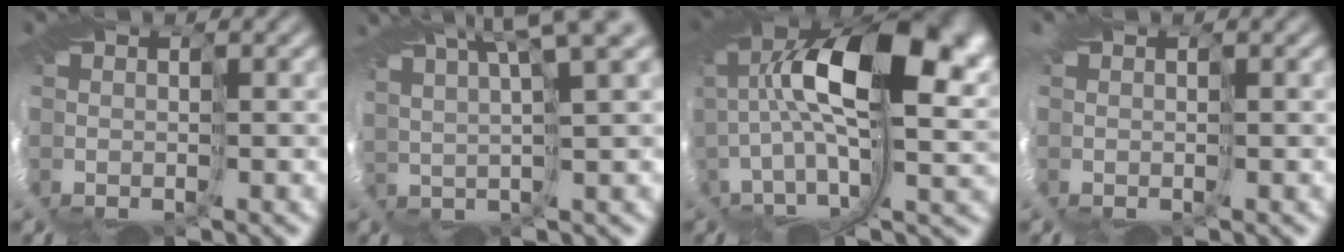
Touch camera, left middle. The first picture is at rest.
{"total": 5.7, "force": [4.5, -1.2, 3.3], "torque": [-0.029, 0.035, 0.038]}
{"total": 13.1, "force": [2.8, 4.8, 11.9], "torque": [-0.215, -0.003, 0.056]}
{"total": 0.6, "force": [0.1, -0.4, -0.4], "torque": [0.008, 0.000, 0.001]}